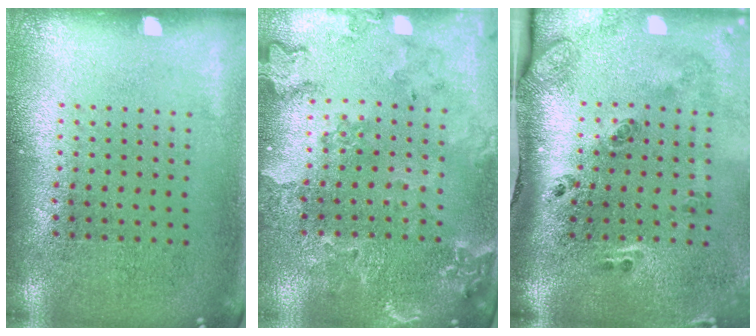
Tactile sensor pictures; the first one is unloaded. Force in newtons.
{"total": 0.9, "press": 0.9, "slide": 0.2}
{"total": 3.1, "press": 1.7, "slide": 2.6}